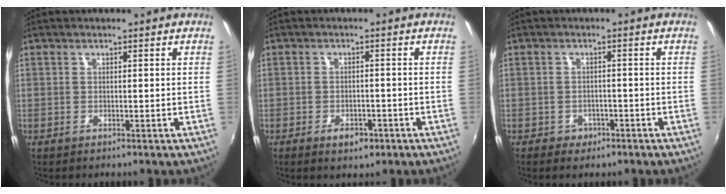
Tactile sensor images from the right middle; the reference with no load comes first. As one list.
[{"total": 3.9, "force": [-2.2, 2.1, 2.4], "torque": [-0.053, -0.005, -0.034]}, {"total": 3.4, "force": [-2.1, 2.5, 1.0], "torque": [-0.027, -0.003, -0.030]}]